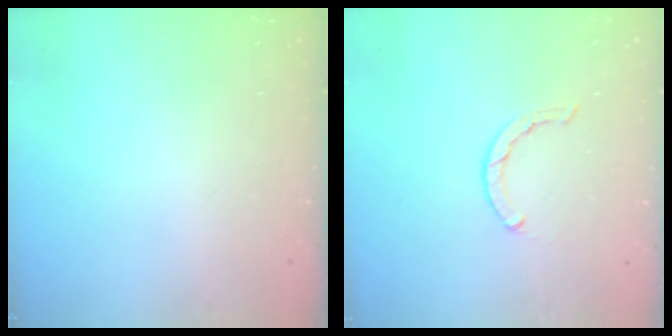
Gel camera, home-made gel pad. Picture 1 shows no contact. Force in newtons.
{"total": 1.6, "press": 1.5, "slide": 0.4}